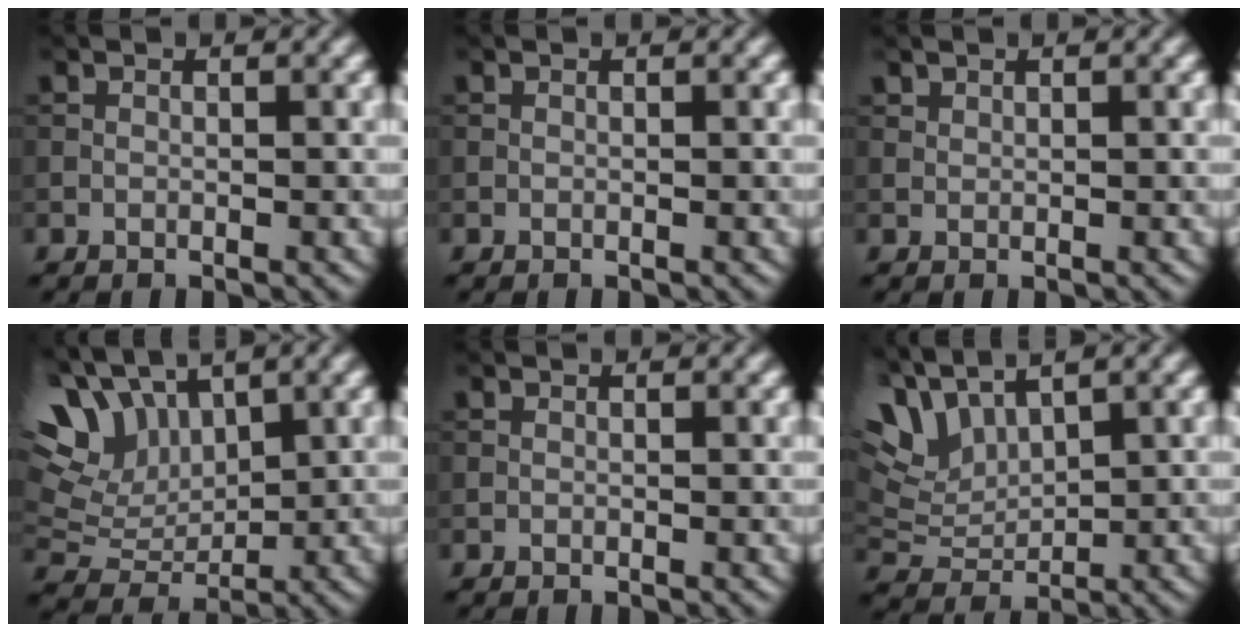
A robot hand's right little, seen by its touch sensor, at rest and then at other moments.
{"total": 0.0}
{"total": 0.7, "force": [0.6, 0.3, 0.1], "torque": [-0.002, -0.002, 0.016]}
{"total": 9.6, "force": [4.9, 5.7, 5.9], "torque": [-0.131, 0.029, 0.087]}
{"total": 0.0}
{"total": 5.9, "force": [4.1, 2.6, 3.4], "torque": [-0.079, 0.016, 0.078]}